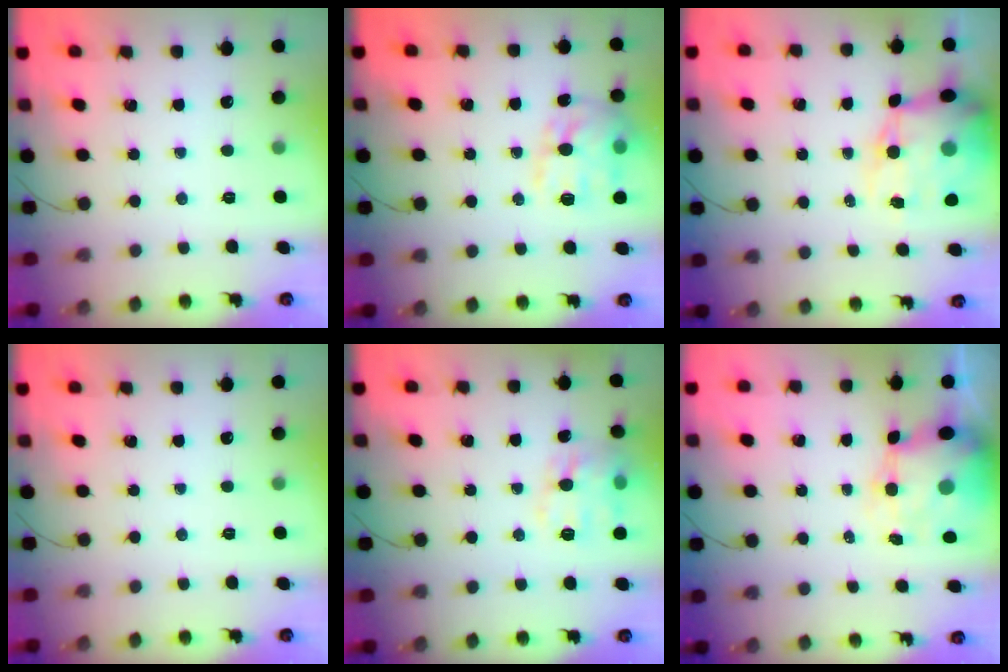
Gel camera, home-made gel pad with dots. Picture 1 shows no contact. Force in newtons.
{"total": 15.8, "press": 15.7, "slide": 1.0}
{"total": 16.6, "press": 16.2, "slide": 3.6}
{"total": 0.0}
{"total": 11.3, "press": 11.3, "slide": 0.8}
{"total": 8.5, "press": 8.2, "slide": 2.4}